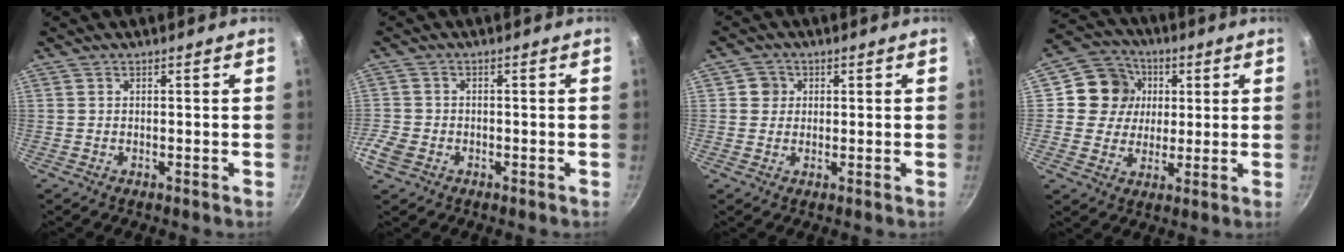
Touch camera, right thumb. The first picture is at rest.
{"total": 4.6, "force": [-2.0, 3.4, 2.2], "torque": [-0.050, 0.008, -0.040]}
{"total": 3.1, "force": [0.5, 3.0, 0.6], "torque": [0.013, 0.003, 0.002]}
{"total": 10.8, "force": [2.2, 10.0, 3.4], "torque": [-0.025, 0.008, 0.026]}